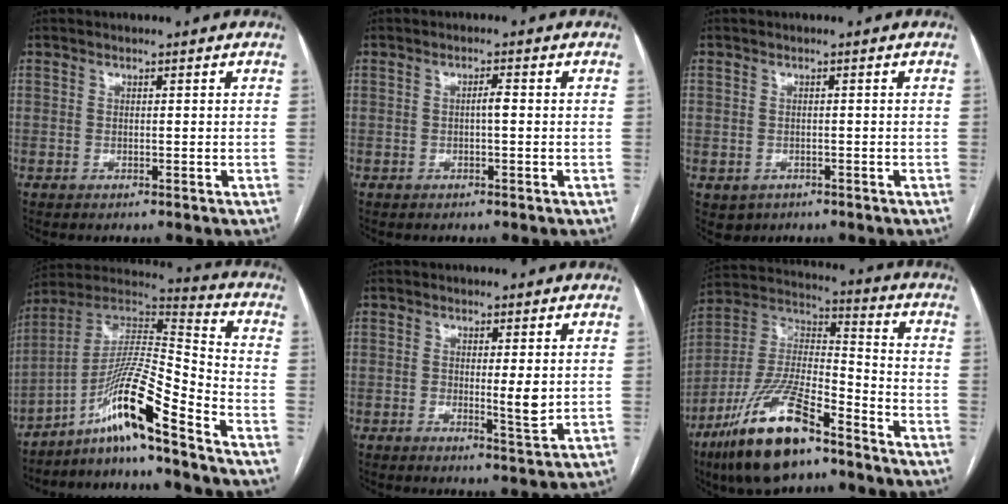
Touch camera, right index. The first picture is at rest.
{"total": 1.5, "force": [-0.1, 0.2, 1.4], "torque": [-0.023, 0.004, -0.002]}
{"total": 3.2, "force": [-1.3, 2.8, 0.4], "torque": [-0.002, 0.004, -0.014]}
{"total": 14.3, "force": [-9.8, -0.7, 10.4], "torque": [-0.196, 0.012, -0.176]}
{"total": 3.7, "force": [0.0, 0.6, 3.7], "torque": [-0.058, -0.007, 0.000]}
{"total": 19.4, "force": [-12.7, 5.5, 13.6], "torque": [-0.293, -0.013, -0.234]}